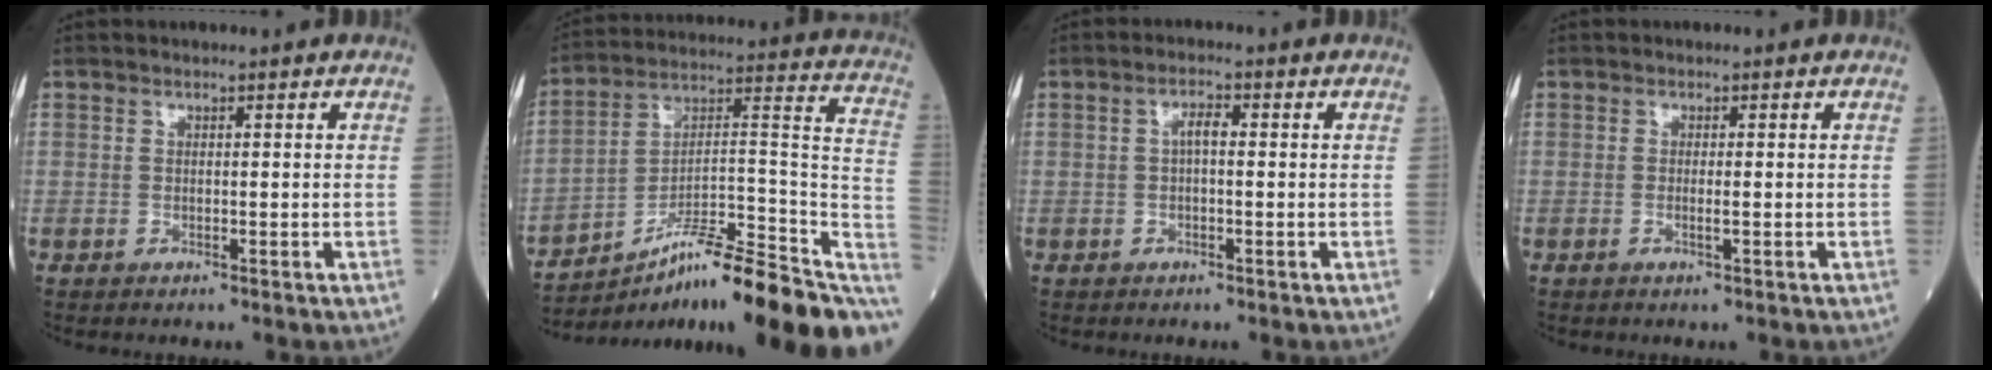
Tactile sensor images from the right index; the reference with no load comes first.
{"total": 25.0, "force": [-16.6, 4.1, 18.2], "torque": [-0.176, 0.040, -0.250]}
{"total": 2.2, "force": [0.1, 0.7, 2.1], "torque": [-0.037, 0.006, 0.001]}
{"total": 1.1, "force": [-0.3, -0.1, 1.1], "torque": [-0.022, -0.003, -0.005]}